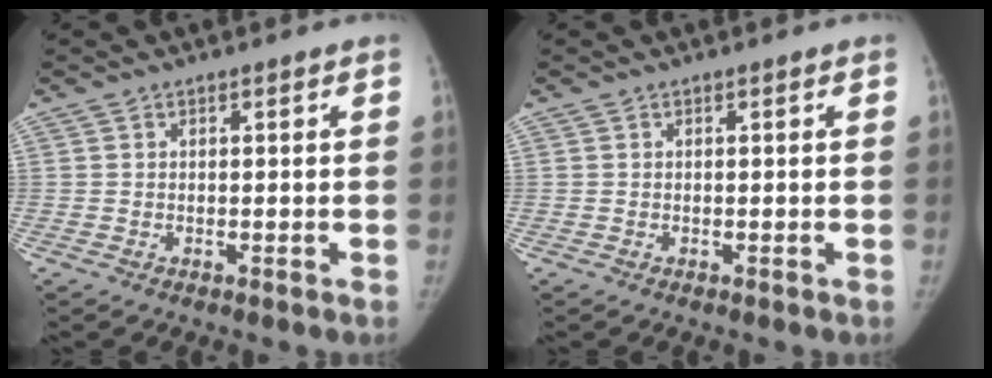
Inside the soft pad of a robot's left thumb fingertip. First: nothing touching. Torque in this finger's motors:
{"motor_torque": [0.03, -0.03, 0.24, -0.22, 0.01]}